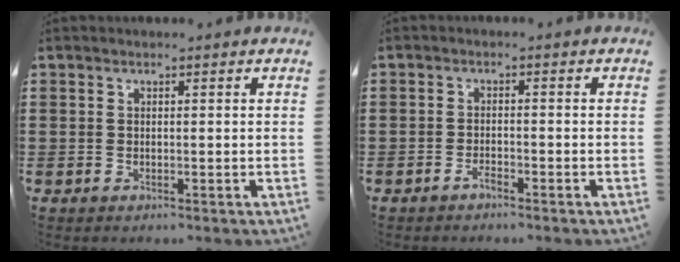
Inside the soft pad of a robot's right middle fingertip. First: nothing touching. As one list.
[{"total": 1.7, "force": [-1.5, 0.4, 0.8], "torque": [-0.018, 0.000, -0.028]}]